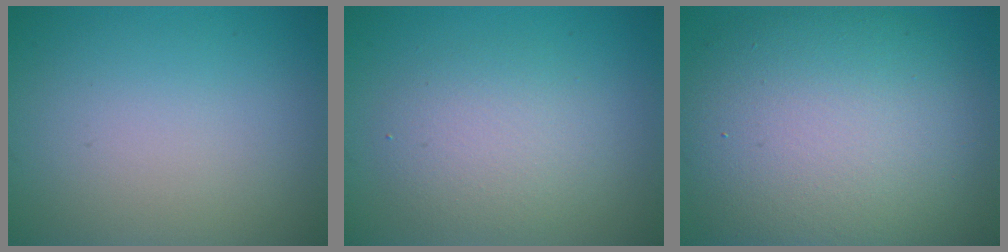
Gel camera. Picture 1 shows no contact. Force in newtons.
{"total": 3.4, "press": 3.4, "slide": 0.2}
{"total": 12.5, "press": 12.4, "slide": 1.2}